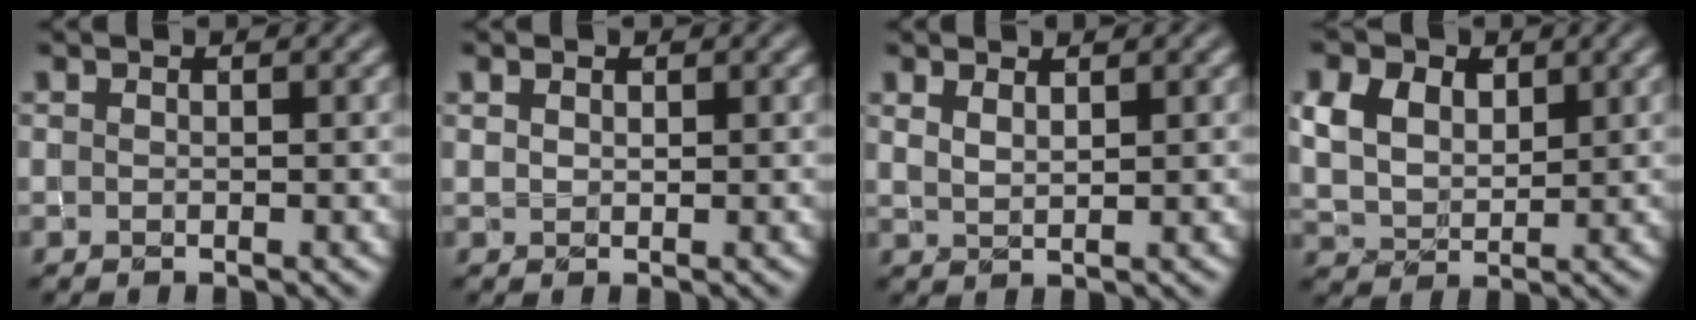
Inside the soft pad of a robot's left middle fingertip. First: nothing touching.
{"total": 0.8, "force": [0.6, 0.5, 0.3], "torque": [-0.008, 0.001, 0.011]}
{"total": 1.5, "force": [1.2, 0.4, 0.8], "torque": [-0.016, -0.001, 0.024]}
{"total": 6.5, "force": [3.1, 4.3, 3.7], "torque": [-0.107, 0.018, 0.053]}